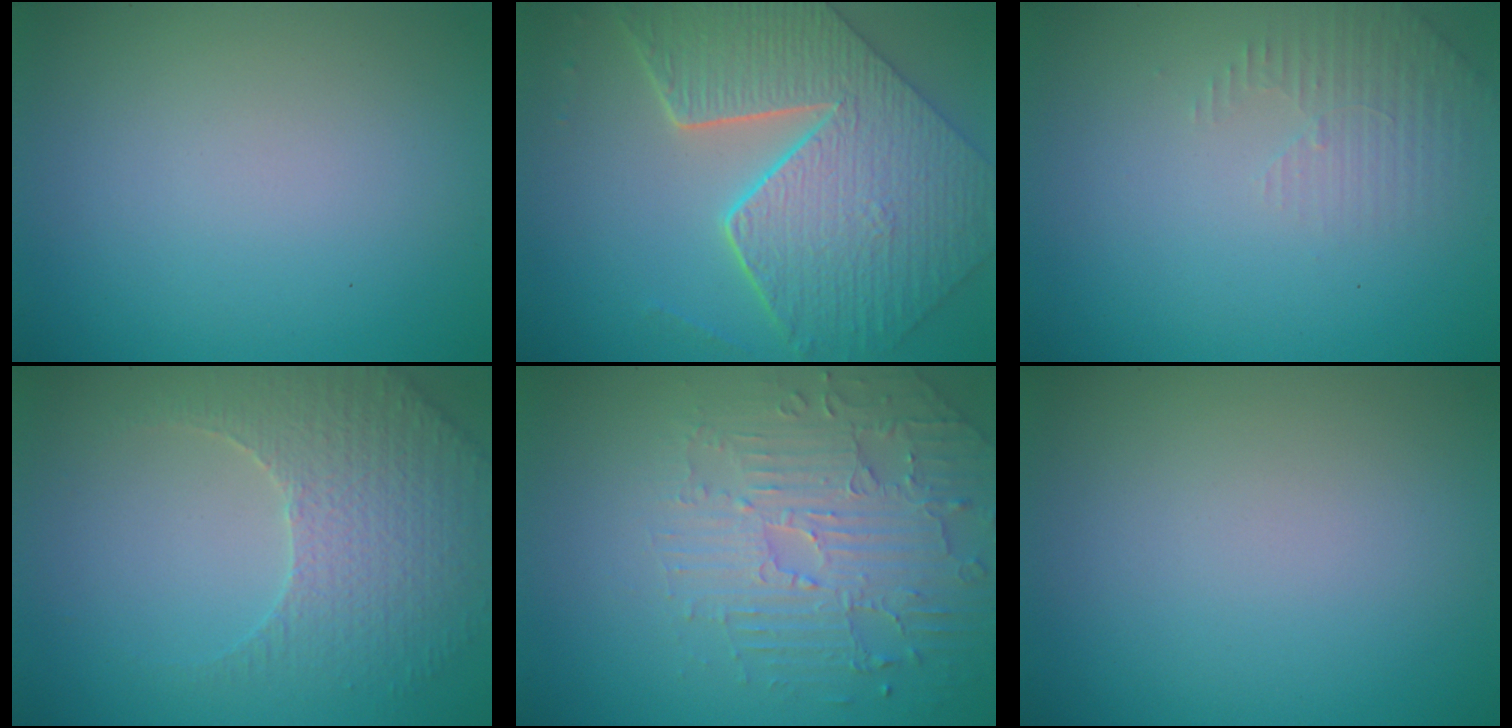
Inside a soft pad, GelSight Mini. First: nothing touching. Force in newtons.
{"total": 9.3, "press": 6.8, "slide": 6.3}
{"total": 1.9, "press": 1.8, "slide": 0.6}
{"total": 3.7, "press": 3.5, "slide": 1.2}
{"total": 4.6, "press": 3.8, "slide": 2.5}
{"total": 0.0}